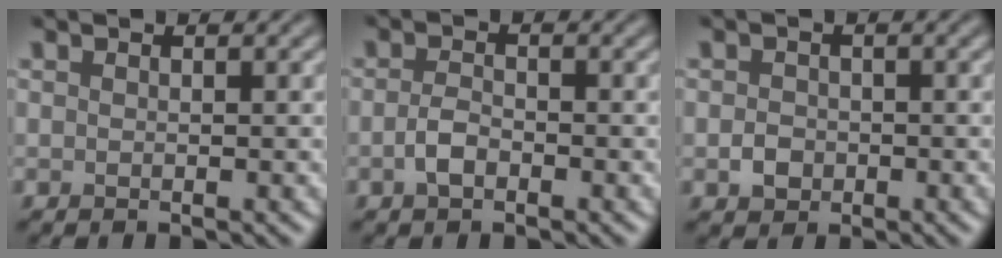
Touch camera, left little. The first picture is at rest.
{"total": 1.8, "force": [-0.8, 1.0, 1.3], "torque": [-0.028, 0.001, -0.020]}
{"total": 1.6, "force": [-0.5, 1.4, 0.7], "torque": [-0.007, -0.001, -0.013]}